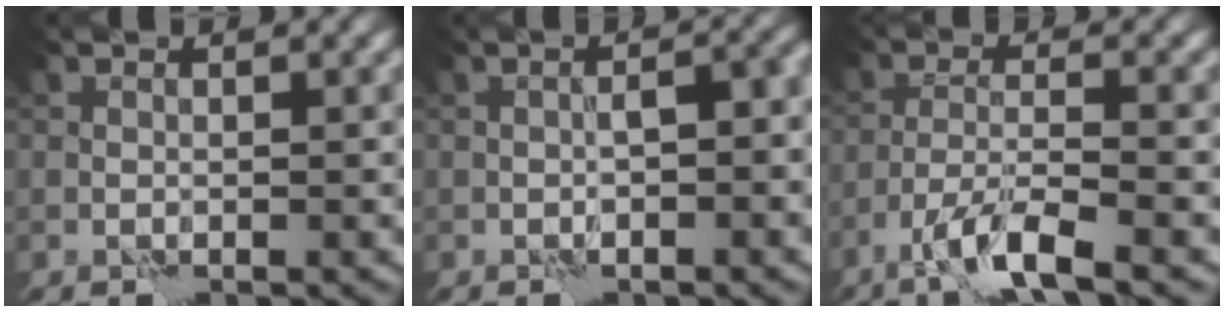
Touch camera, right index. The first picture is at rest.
{"total": 2.4, "force": [-0.7, 0.7, 2.2], "torque": [-0.032, 0.008, -0.007]}
{"total": 5.0, "force": [-3.4, 0.7, 3.6], "torque": [-0.068, -0.003, -0.069]}